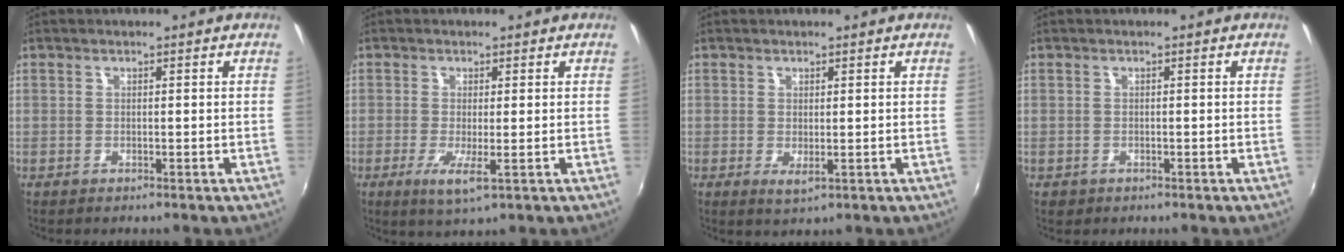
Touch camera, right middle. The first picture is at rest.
{"total": 4.2, "force": [-1.2, 0.4, 4.0], "torque": [-0.084, -0.016, -0.024]}
{"total": 1.8, "force": [0.0, 0.7, 1.7], "torque": [-0.029, -0.008, 0.001]}
{"total": 1.3, "force": [-0.6, 1.1, 0.5], "torque": [-0.011, -0.005, -0.010]}